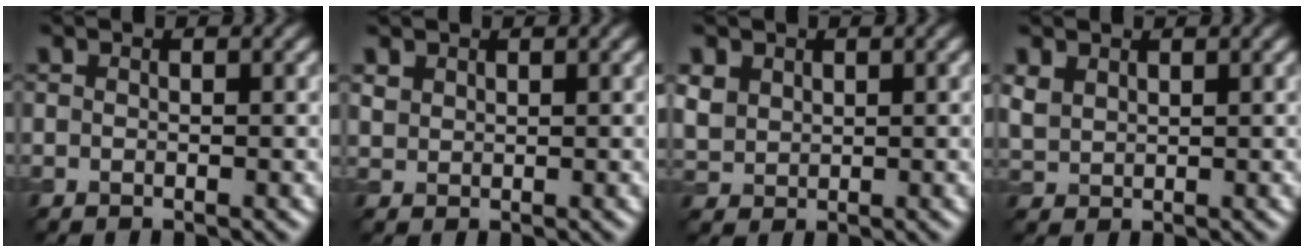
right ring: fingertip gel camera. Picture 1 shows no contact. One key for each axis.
{"total": 1.3, "fx": 0.9, "fy": 0.9, "fz": 0.2, "tx": -0.006, "ty": 0.001, "tz": 0.022}
{"total": 2.5, "fx": 1.1, "fy": 2.0, "fz": 0.9, "tx": -0.030, "ty": -0.003, "tz": 0.025}
{"total": 2.0, "fx": 1.3, "fy": 1.3, "fz": 0.8, "tx": -0.024, "ty": 0.002, "tz": 0.031}